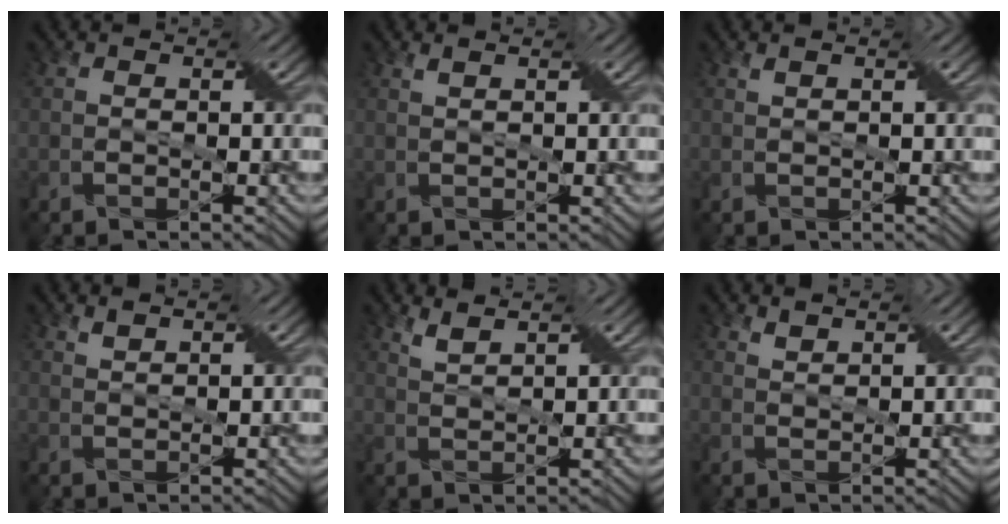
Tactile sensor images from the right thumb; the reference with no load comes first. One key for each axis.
{"total": 1.2, "fx": 0.9, "fy": -0.4, "fz": 0.6, "tx": -0.016, "ty": 0.007, "tz": 0.016}
{"total": 0.8, "fx": 0.6, "fy": -0.2, "fz": 0.5, "tx": -0.014, "ty": 0.006, "tz": 0.011}
{"total": 1.5, "fx": 1.4, "fy": -0.1, "fz": 0.5, "tx": -0.014, "ty": 0.004, "tz": 0.026}
{"total": 2.4, "fx": 2.2, "fy": -0.5, "fz": 0.7, "tx": -0.023, "ty": 0.006, "tz": 0.046}
{"total": 1.7, "fx": 1.7, "fy": -0.3, "fz": 0.3, "tx": -0.010, "ty": 0.005, "tz": 0.032}